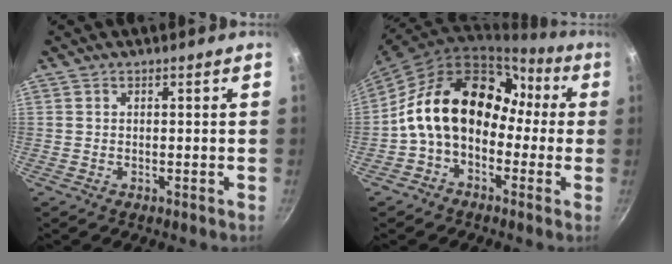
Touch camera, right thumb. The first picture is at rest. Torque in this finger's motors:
{"motor_torque": [1.41, 3.56, 2.05, -0.60, 0.53]}